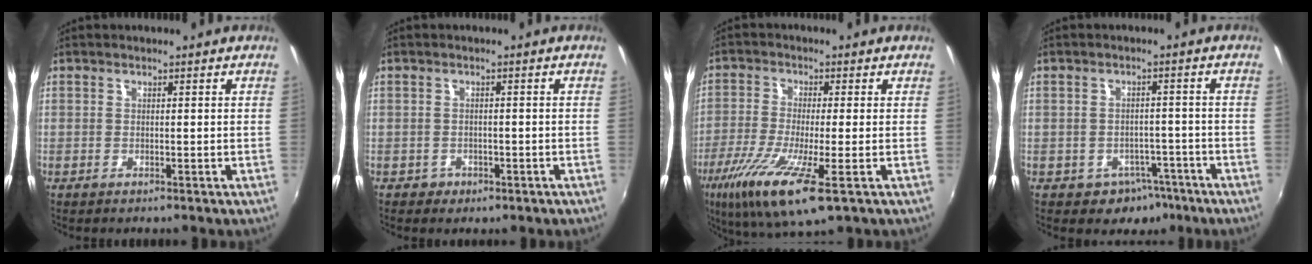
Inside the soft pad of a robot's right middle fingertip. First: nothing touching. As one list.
[{"total": 2.6, "force": [-1.2, 2.2, 0.6], "torque": [-0.017, -0.002, -0.015]}, {"total": 13.3, "force": [-6.3, 1.9, 11.5], "torque": [-0.246, -0.047, -0.118]}, {"total": 5.7, "force": [-3.4, 4.4, 1.4], "torque": [-0.032, 0.014, -0.033]}]